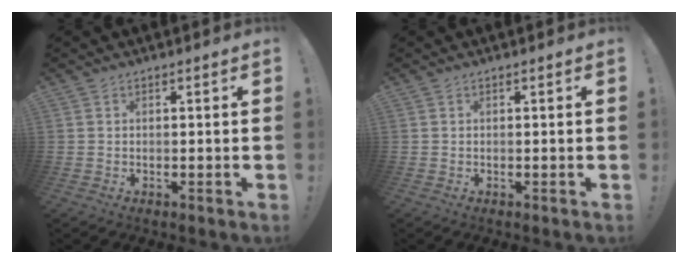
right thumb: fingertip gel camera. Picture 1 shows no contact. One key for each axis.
{"total": 0.0}